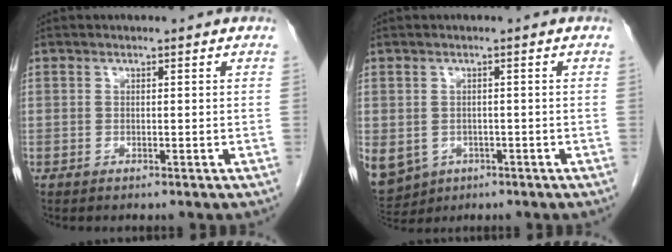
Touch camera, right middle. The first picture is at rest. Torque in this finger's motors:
{"motor_torque": [0.71, 0.00, 0.67, 0.08]}